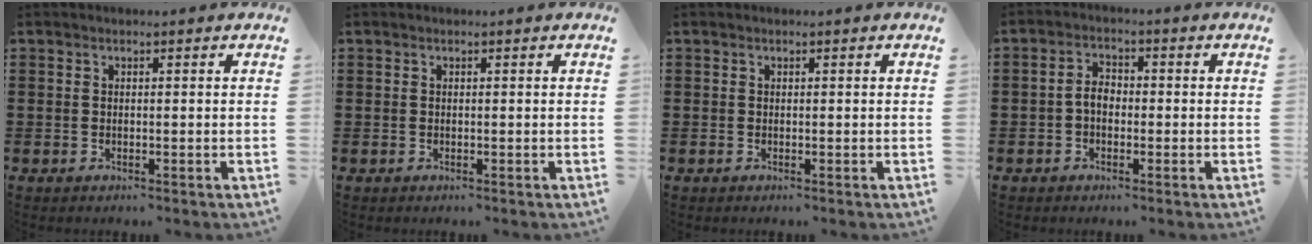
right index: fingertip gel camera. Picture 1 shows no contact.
{"total": 0.0}
{"total": 0.0}
{"total": 3.0, "force": [-0.7, 1.8, 2.3], "torque": [-0.058, -0.002, -0.019]}